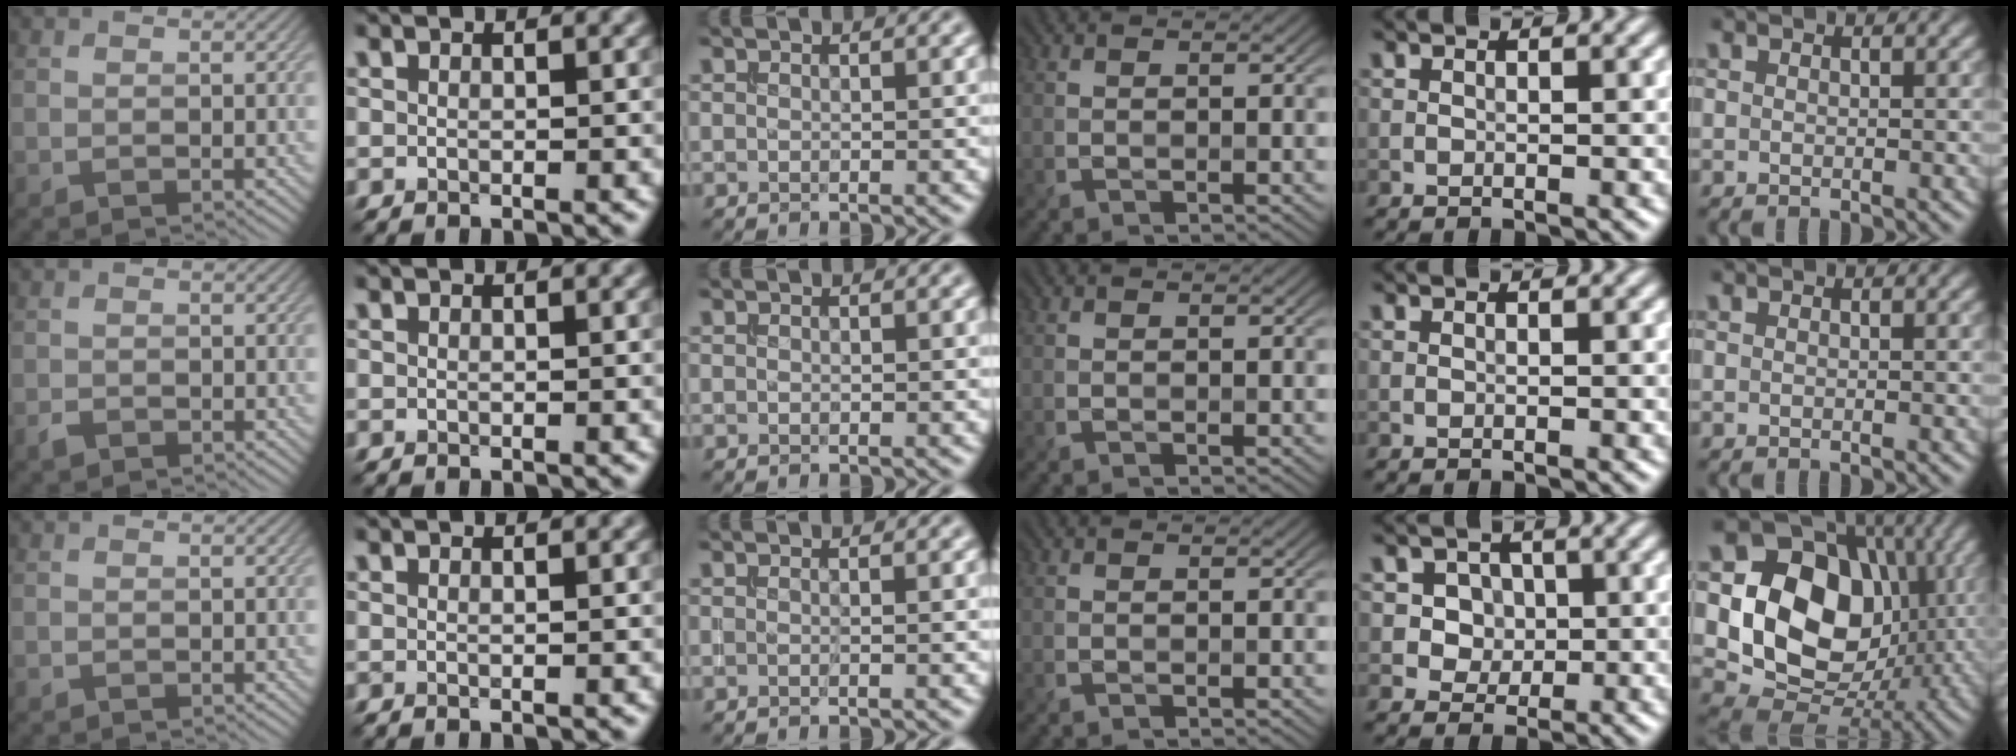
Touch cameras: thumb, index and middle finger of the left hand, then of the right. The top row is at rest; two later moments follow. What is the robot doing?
{"motion": "insert", "object": "drawer"}